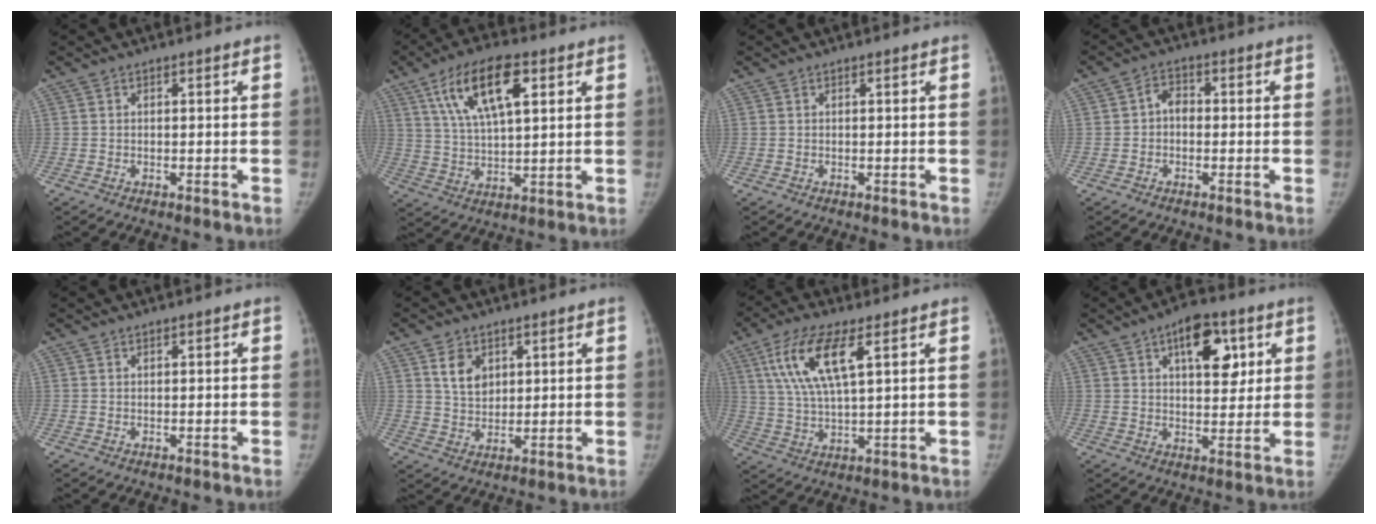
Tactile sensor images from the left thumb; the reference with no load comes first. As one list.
[{"total": 14.2, "force": [6.1, 5.7, 11.4], "torque": [-0.193, -0.008, 0.110]}, {"total": 0.0}, {"total": 3.6, "force": [-0.1, 3.0, 1.9], "torque": [-0.010, 0.013, -0.010]}, {"total": 0.0}, {"total": 5.9, "force": [2.6, 4.2, 3.2], "torque": [-0.034, -0.020, 0.052]}, {"total": 12.1, "force": [4.9, 3.8, 10.4], "torque": [-0.218, -0.009, 0.097]}, {"total": 11.5, "force": [4.9, 6.1, 8.5], "torque": [-0.086, -0.014, 0.069]}]